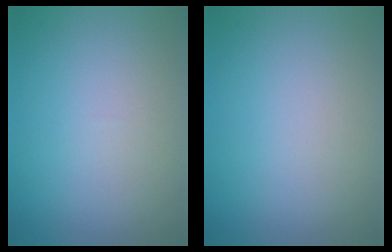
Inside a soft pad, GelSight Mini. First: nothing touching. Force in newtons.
{"total": 0.0}